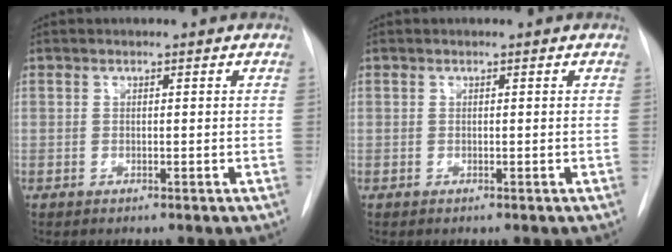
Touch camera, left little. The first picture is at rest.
{"total": 0.0}